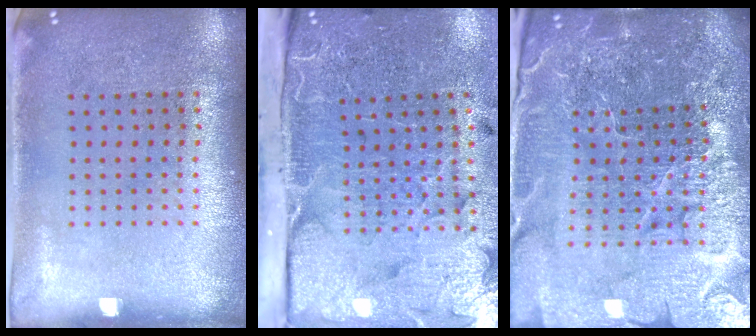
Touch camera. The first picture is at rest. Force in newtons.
{"total": 5.2, "press": 4.0, "slide": 3.3}
{"total": 6.3, "press": 5.6, "slide": 3.0}